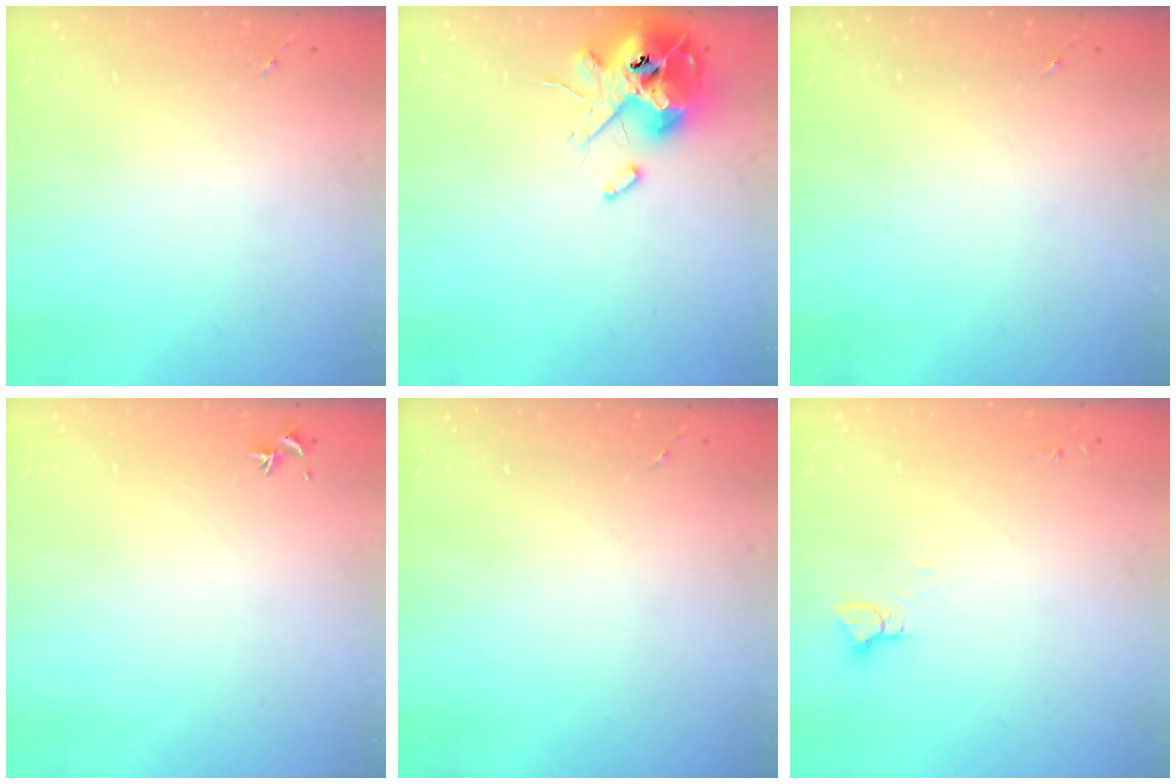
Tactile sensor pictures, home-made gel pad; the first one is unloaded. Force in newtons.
{"total": 13.9, "press": 13.7, "slide": 2.3}
{"total": 0.0}
{"total": 0.7, "press": 0.5, "slide": 0.4}
{"total": 0.0}
{"total": 3.2, "press": 3.2, "slide": 0.2}